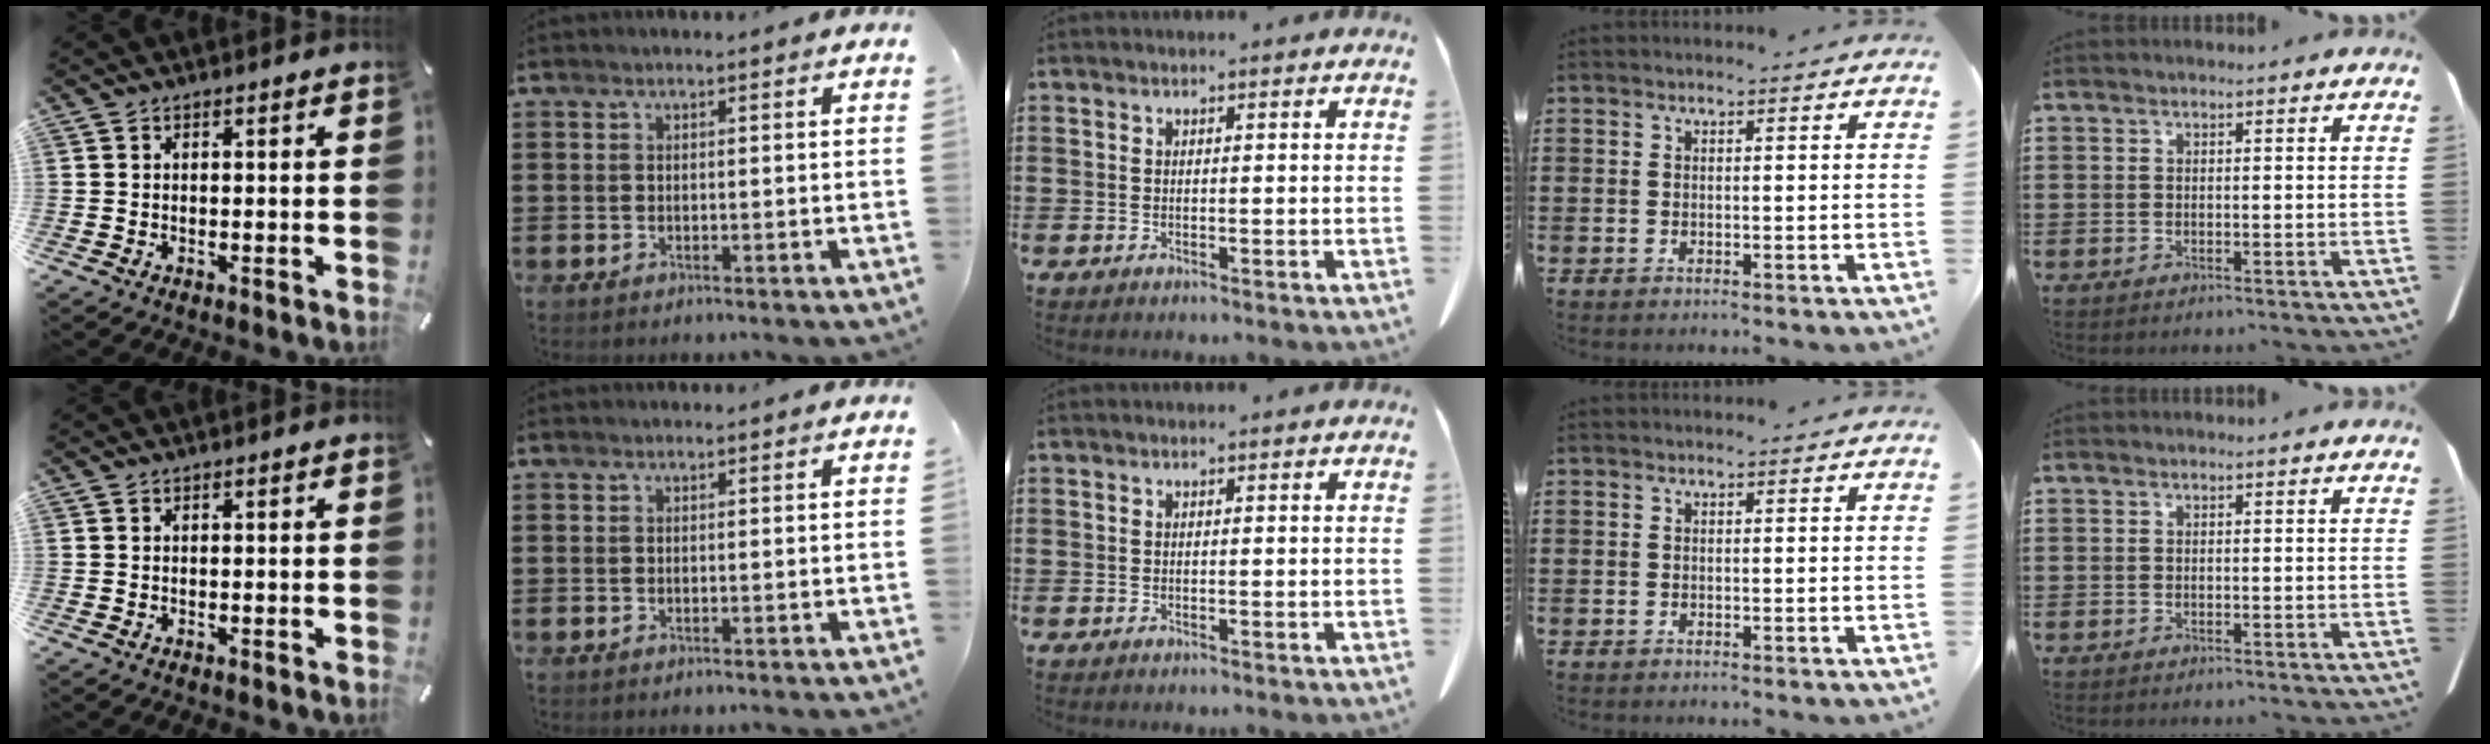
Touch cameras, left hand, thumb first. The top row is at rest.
{}